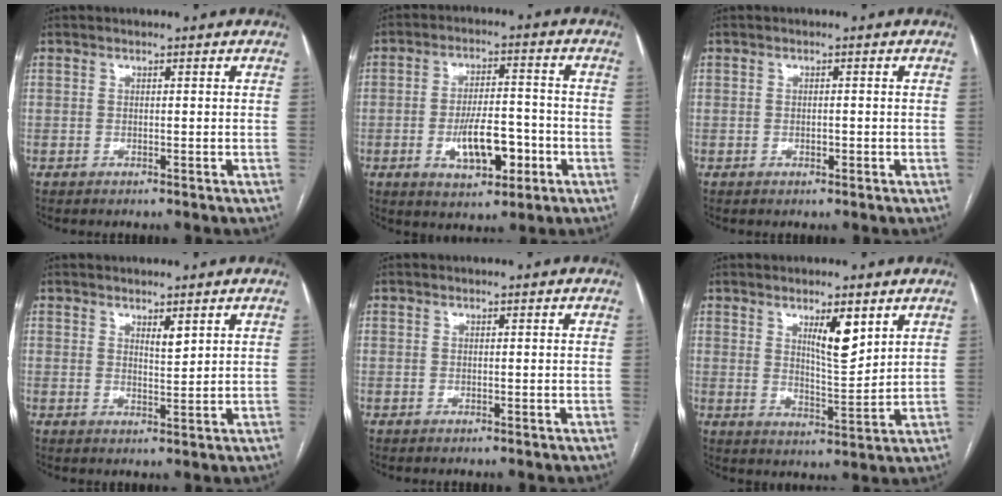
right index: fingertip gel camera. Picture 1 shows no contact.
{"total": 9.2, "force": [-3.0, 3.7, 7.8], "torque": [-0.139, 0.007, -0.045]}
{"total": 1.0, "force": [-0.4, 0.5, 0.8], "torque": [-0.014, 0.001, -0.006]}
{"total": 2.0, "force": [1.4, 0.4, 1.4], "torque": [-0.027, -0.006, 0.028]}
{"total": 0.0}
{"total": 6.5, "force": [3.4, 1.5, 5.4], "torque": [-0.091, -0.009, 0.061]}